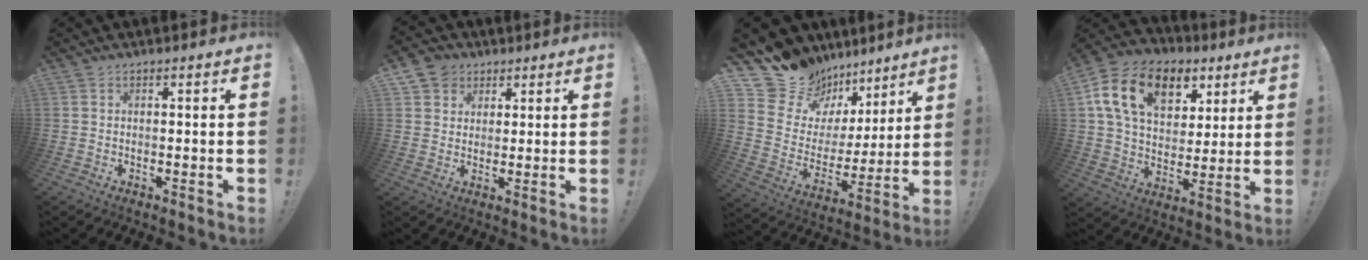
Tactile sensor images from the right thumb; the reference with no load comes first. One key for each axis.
{"total": 6.0, "fx": 3.1, "fy": 5.0, "fz": 1.0, "tx": -0.022, "ty": -0.015, "tz": 0.063}
{"total": 14.6, "fx": 12.3, "fy": 7.6, "fz": 1.3, "tx": -0.035, "ty": -0.110, "tz": 0.241}
{"total": 18.3, "fx": 8.3, "fy": 12.2, "fz": 10.8, "tx": -0.177, "ty": -0.022, "tz": 0.152}